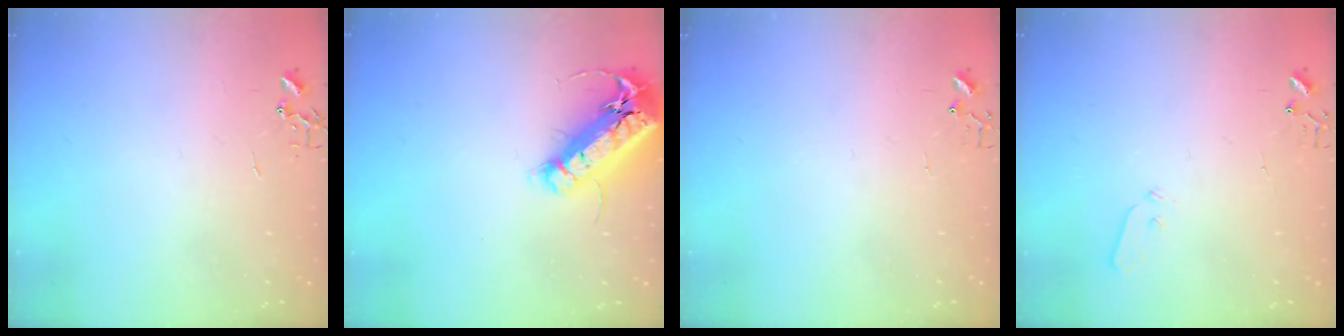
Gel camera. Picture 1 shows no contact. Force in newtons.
{"total": 18.8, "press": 18.4, "slide": 3.8}
{"total": 4.2, "press": 4.2, "slide": 0.4}
{"total": 4.0, "press": 3.9, "slide": 0.6}